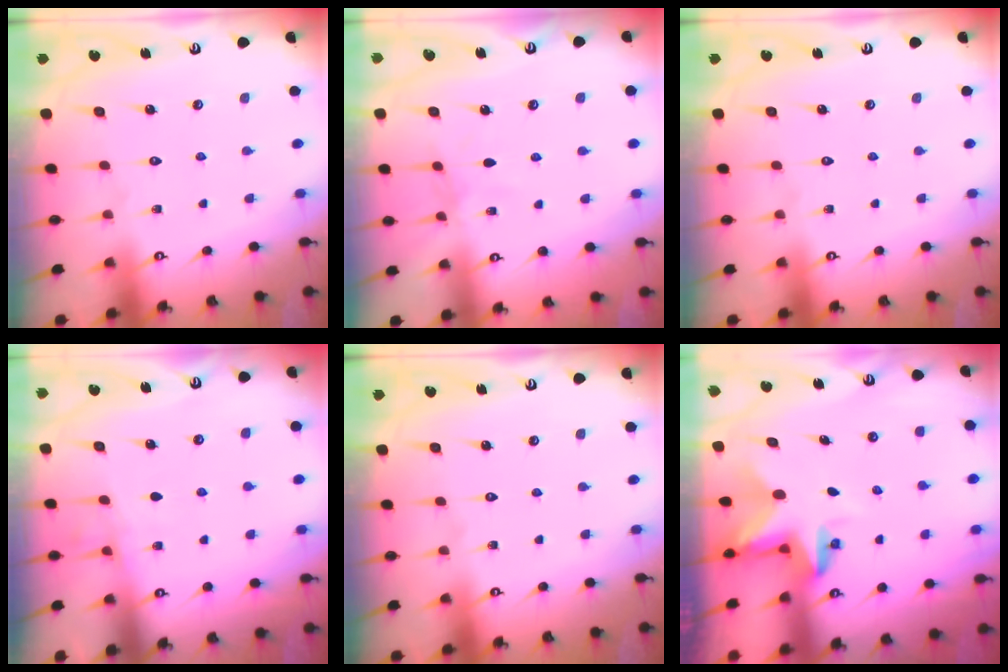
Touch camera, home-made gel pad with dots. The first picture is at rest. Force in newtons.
{"total": 3.0, "press": 2.9, "slide": 0.4}
{"total": 0.0}
{"total": 3.8, "press": 3.8, "slide": 0.4}
{"total": 0.0}
{"total": 3.1, "press": 3.1, "slide": 0.2}